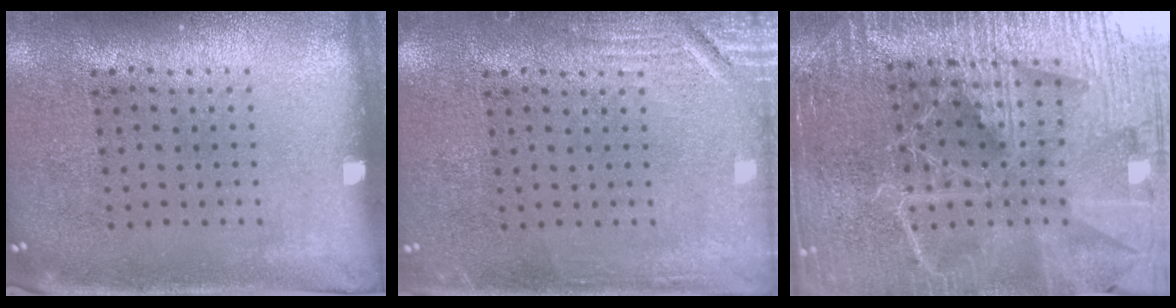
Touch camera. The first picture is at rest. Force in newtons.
{"total": 2.5, "press": 2.5, "slide": 0.4}
{"total": 5.3, "press": 4.7, "slide": 2.3}